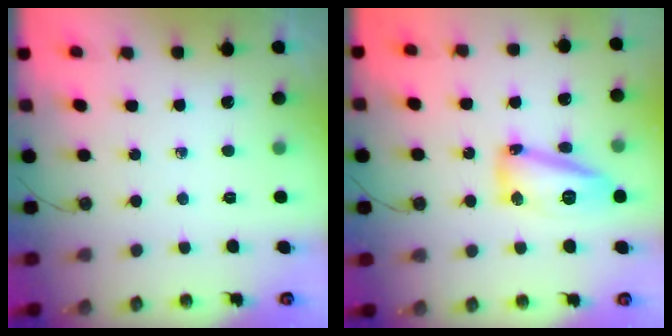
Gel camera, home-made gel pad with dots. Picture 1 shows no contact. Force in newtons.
{"total": 14.4, "press": 14.4, "slide": 0.8}